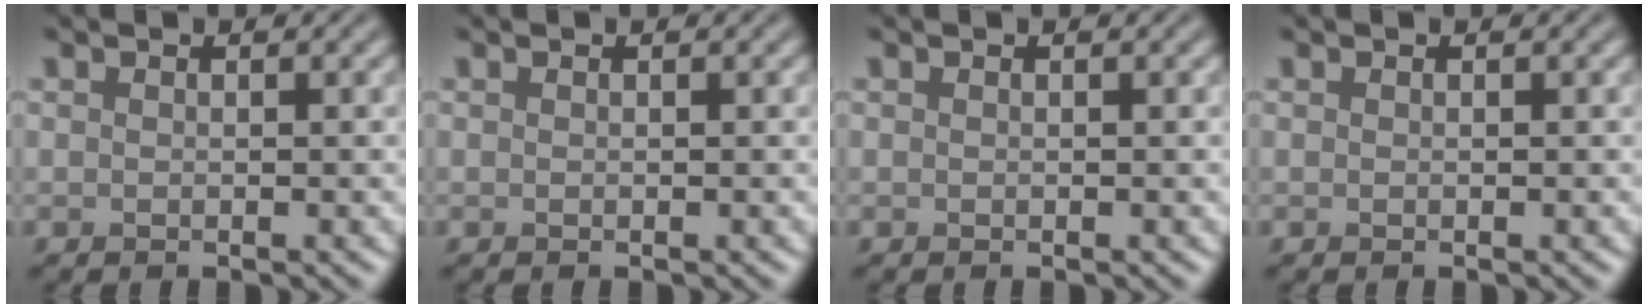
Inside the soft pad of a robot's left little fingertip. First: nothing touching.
{"total": 0.0}
{"total": 0.0}
{"total": 0.0}